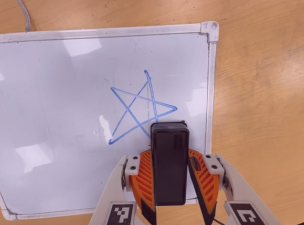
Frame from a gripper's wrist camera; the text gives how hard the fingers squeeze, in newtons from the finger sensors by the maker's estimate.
{"total": 4.8, "left": 4.3, "right": 5.3}